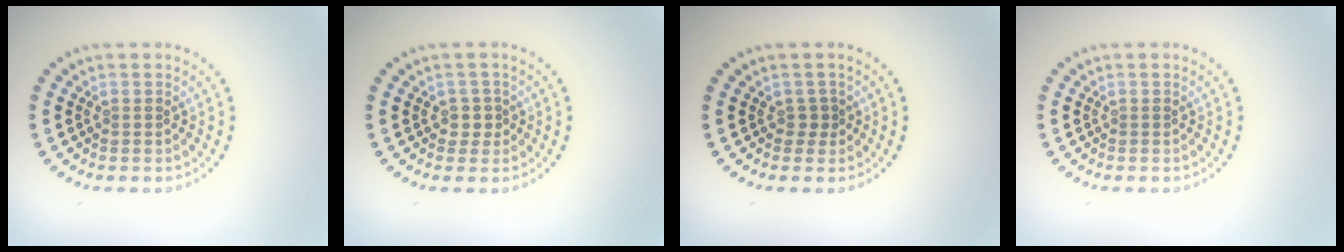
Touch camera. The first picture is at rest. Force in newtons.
{"total": 1.4, "press": 1.1, "slide": 0.8}
{"total": 0.9, "press": 0.8, "slide": 0.5}
{"total": 0.0}